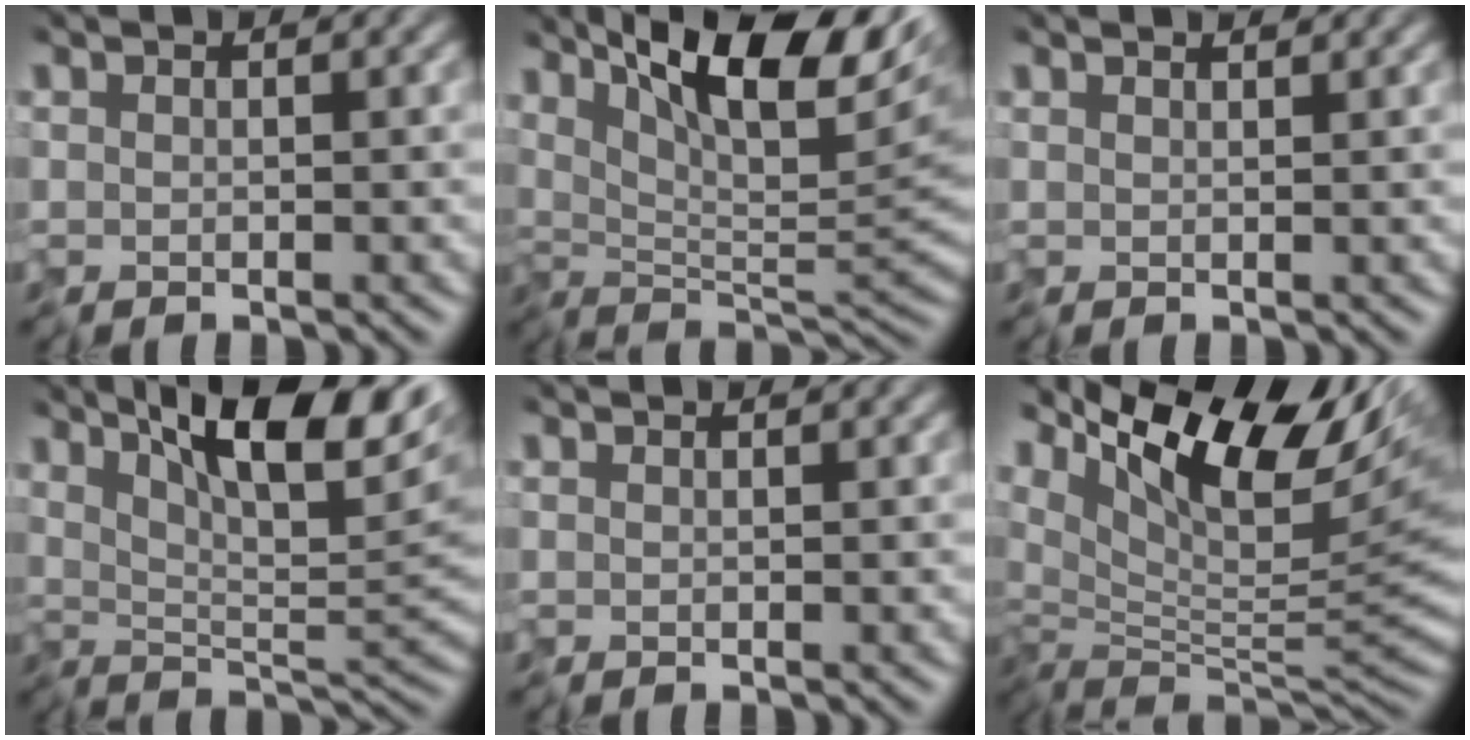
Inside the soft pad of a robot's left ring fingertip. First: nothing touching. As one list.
[{"total": 14.8, "force": [7.6, 5.7, 11.4], "torque": [-0.173, 0.022, 0.105]}, {"total": 2.0, "force": [1.6, 0.6, 1.1], "torque": [-0.008, 0.009, 0.003]}, {"total": 13.4, "force": [6.9, 4.6, 10.6], "torque": [-0.150, 0.011, 0.088]}, {"total": 0.5, "force": [0.4, 0.1, 0.2], "torque": [-0.003, 0.001, 0.002]}, {"total": 14.4, "force": [6.3, 6.5, 11.2], "torque": [-0.200, 0.024, 0.102]}]